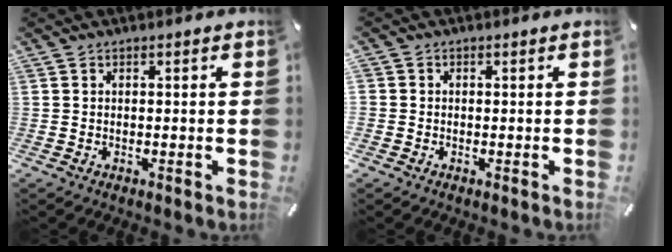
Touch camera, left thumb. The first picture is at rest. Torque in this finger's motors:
{"motor_torque": [-0.15, 2.77, -1.30, 1.47, -0.21]}